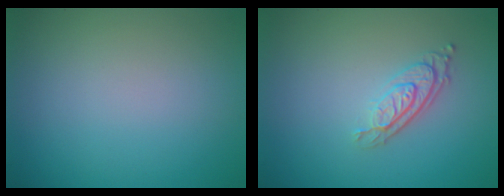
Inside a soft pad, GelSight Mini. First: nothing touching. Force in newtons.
{"total": 3.0, "press": 2.2, "slide": 2.0}